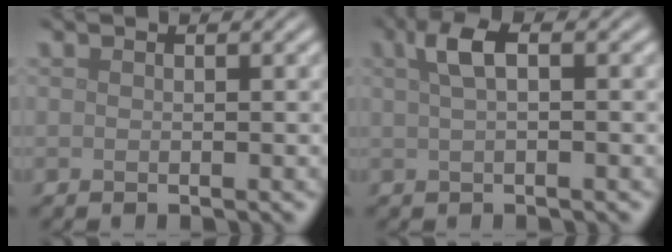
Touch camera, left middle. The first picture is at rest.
{"total": 2.7, "force": [1.0, 0.9, 2.4], "torque": [-0.044, 0.012, 0.017]}